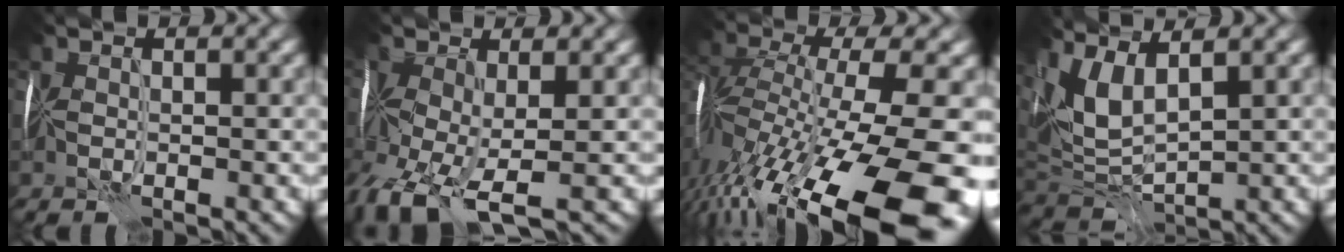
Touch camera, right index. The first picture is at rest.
{"total": 7.3, "force": [-3.6, 3.3, 5.4], "torque": [-0.140, -0.021, -0.068]}
{"total": 16.0, "force": [-8.3, 4.6, 12.9], "torque": [-0.240, -0.012, -0.135]}
{"total": 5.3, "force": [3.1, 2.2, 3.7], "torque": [-0.104, 0.011, 0.065]}